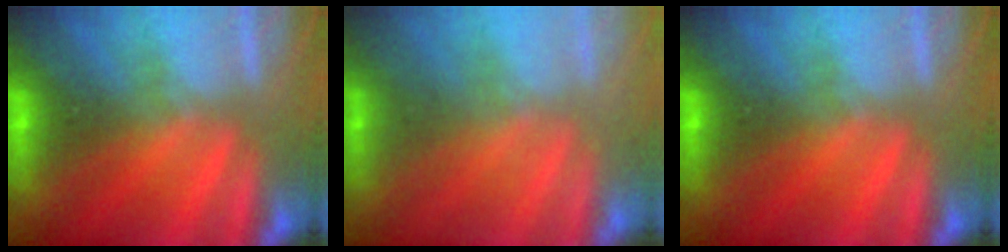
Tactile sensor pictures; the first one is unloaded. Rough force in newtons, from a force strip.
{"total": 2.2}
{"total": 0.0}